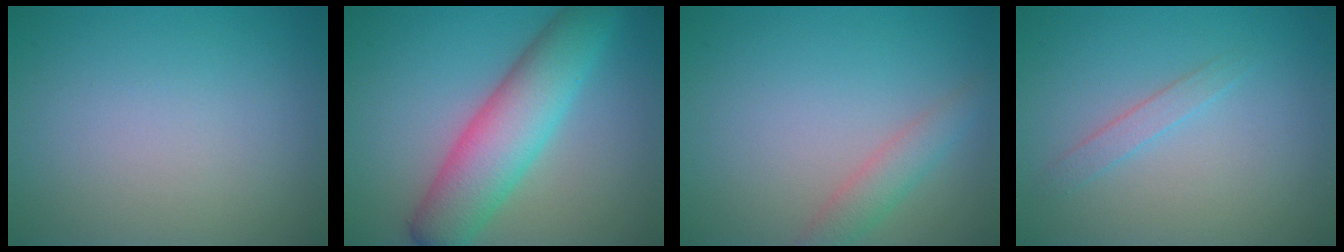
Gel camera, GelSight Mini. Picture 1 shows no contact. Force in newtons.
{"total": 7.3, "press": 7.3, "slide": 0.3}
{"total": 2.2, "press": 2.2, "slide": 0.1}
{"total": 1.2, "press": 1.2, "slide": 0.0}